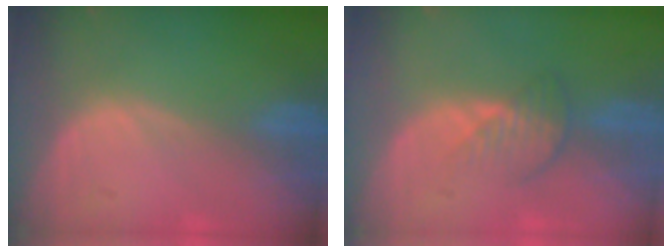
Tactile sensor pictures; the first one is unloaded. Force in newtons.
{"total": 3.7, "press": 3.3, "slide": 1.8}